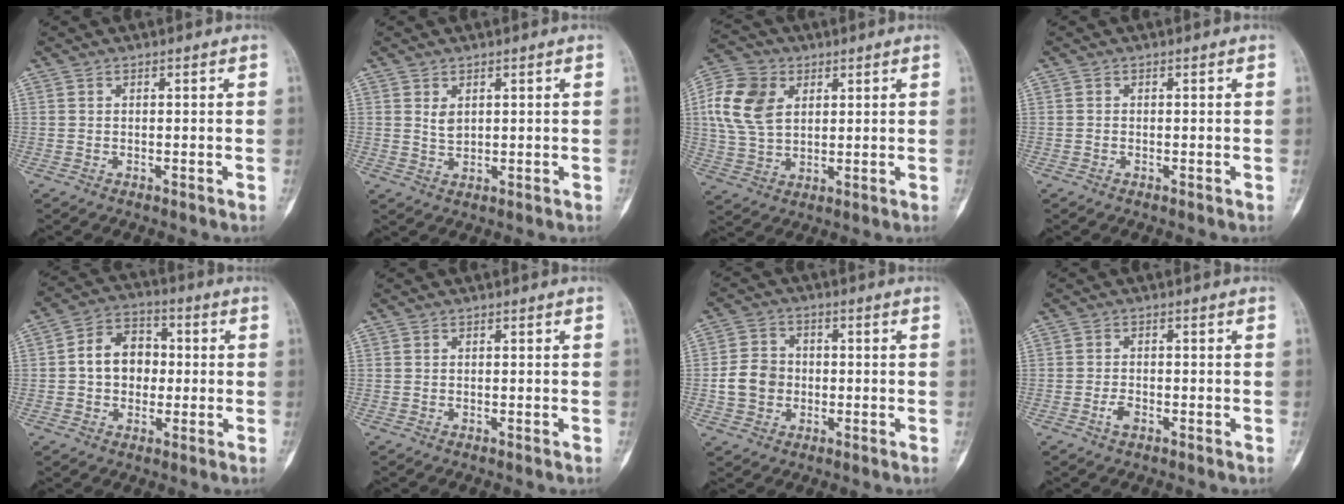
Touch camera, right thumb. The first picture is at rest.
{"total": 2.4, "force": [0.9, 1.5, 1.7], "torque": [-0.024, -0.008, 0.022]}
{"total": 12.0, "force": [3.1, 8.5, 8.0], "torque": [-0.150, 0.001, 0.056]}
{"total": 0.0}
{"total": 9.7, "force": [0.2, 7.6, 6.1], "torque": [-0.064, 0.023, -0.006]}
{"total": 0.0}
{"total": 7.2, "force": [-1.1, 6.2, 3.5], "torque": [-0.044, 0.016, -0.023]}
{"total": 2.1, "force": [-1.0, 1.1, 1.4], "torque": [-0.029, 0.005, -0.020]}